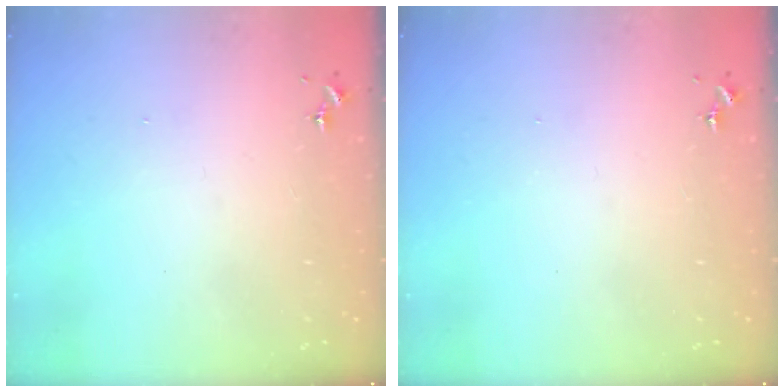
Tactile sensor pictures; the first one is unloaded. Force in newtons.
{"total": 0.0}